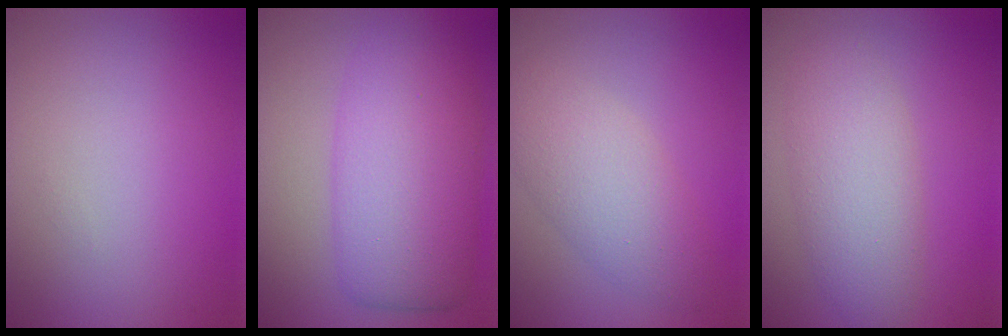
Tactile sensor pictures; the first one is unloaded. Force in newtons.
{"total": 7.9, "press": 7.9, "slide": 0.1}
{"total": 4.3, "press": 4.3, "slide": 0.2}
{"total": 4.5, "press": 4.5, "slide": 0.2}